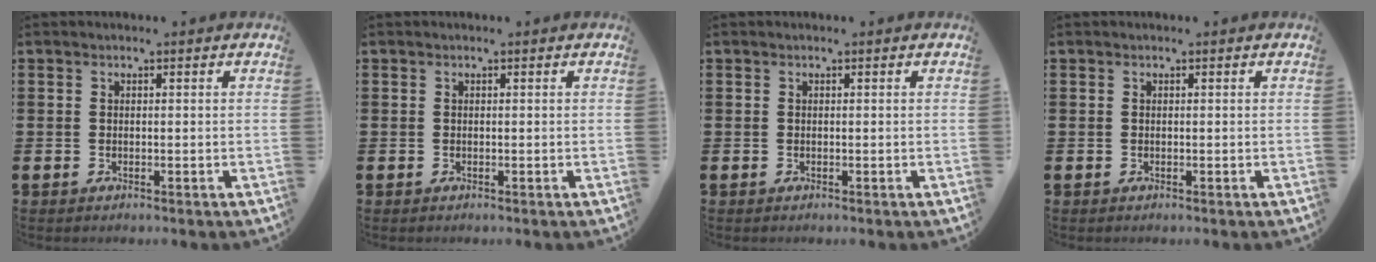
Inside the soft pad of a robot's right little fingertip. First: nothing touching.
{"total": 0.0}
{"total": 0.0}
{"total": 0.0}